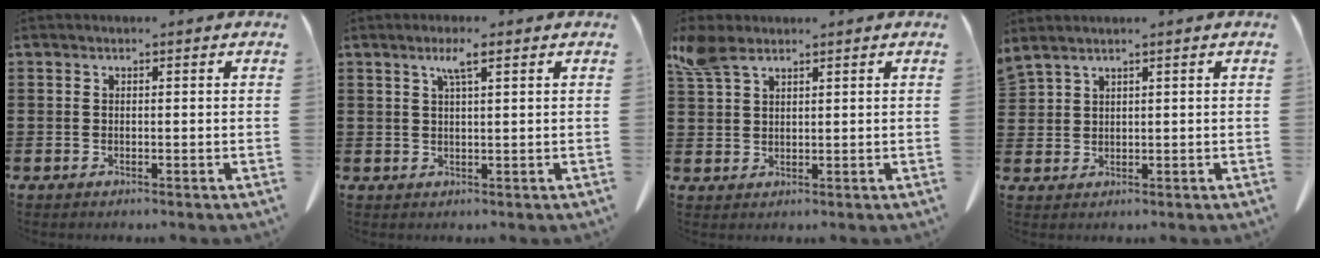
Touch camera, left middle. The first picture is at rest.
{"total": 3.3, "force": [2.0, 0.2, 2.6], "torque": [-0.055, 0.004, 0.032]}
{"total": 4.2, "force": [2.9, 2.1, 2.2], "torque": [-0.053, 0.006, 0.056]}
{"total": 1.5, "force": [1.4, 0.0, 0.4], "torque": [-0.010, -0.002, 0.028]}